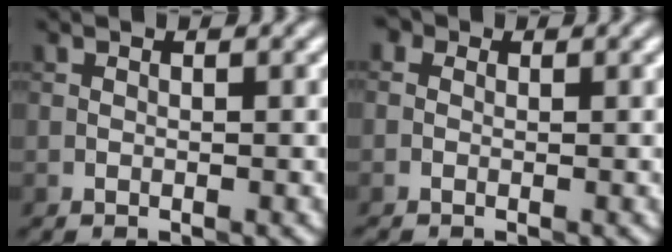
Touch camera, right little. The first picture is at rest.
{"total": 1.6, "force": [-0.1, 1.4, 0.8], "torque": [-0.007, 0.007, -0.019]}